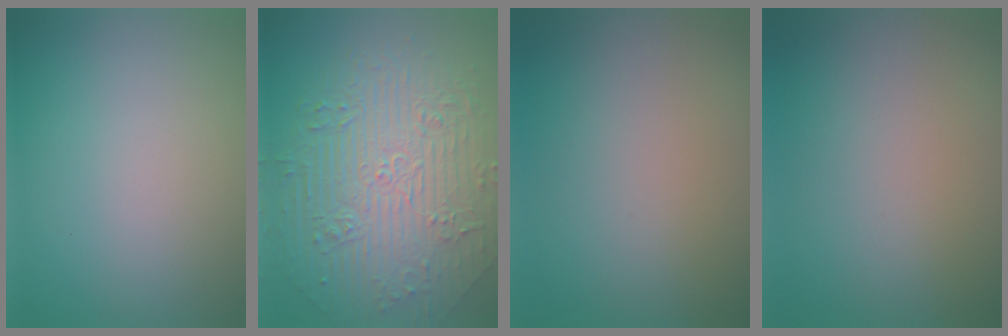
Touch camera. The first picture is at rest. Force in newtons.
{"total": 10.9, "press": 7.3, "slide": 8.1}
{"total": 0.0}
{"total": 0.0}